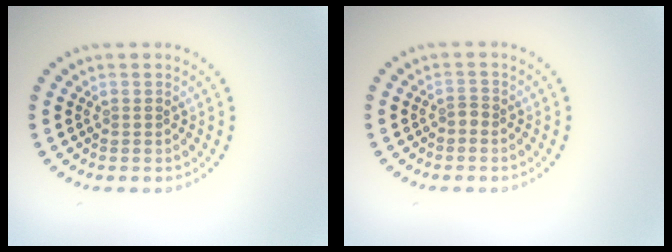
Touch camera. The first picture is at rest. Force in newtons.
{"total": 0.9, "press": 0.5, "slide": 0.8}